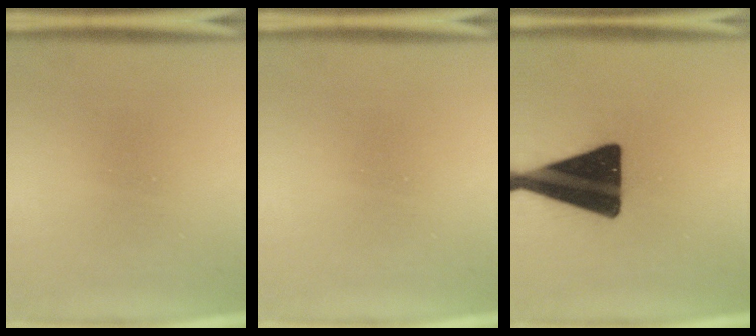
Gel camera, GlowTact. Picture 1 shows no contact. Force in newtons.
{"total": 0.0}
{"total": 18.3}